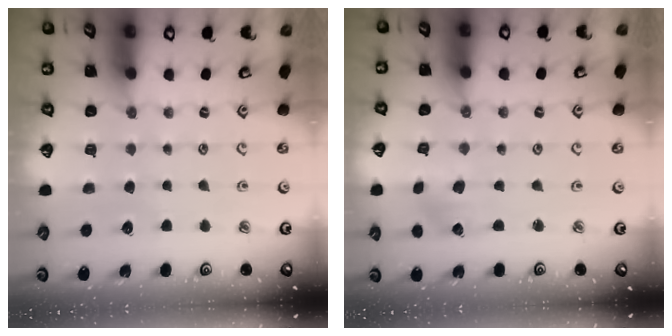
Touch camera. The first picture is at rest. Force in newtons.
{"total": 2.4, "press": 2.3, "slide": 0.4}